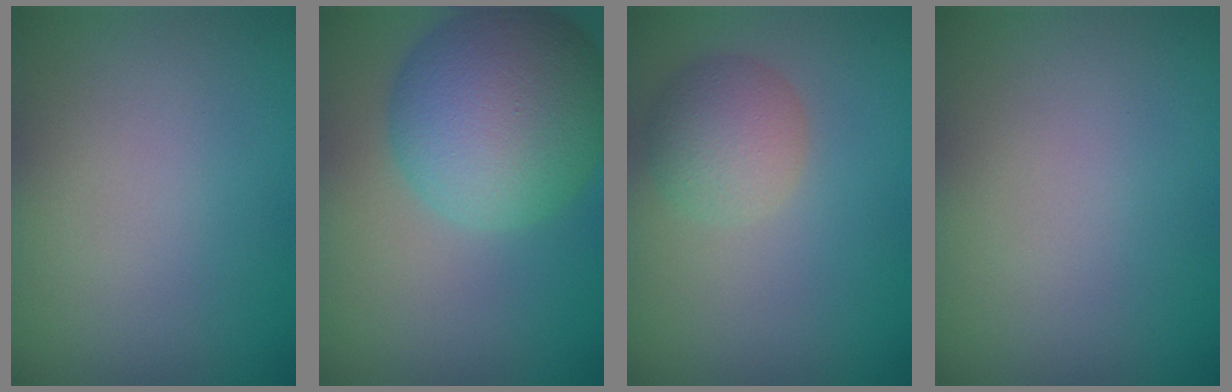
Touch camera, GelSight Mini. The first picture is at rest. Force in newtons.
{"total": 9.6, "press": 9.6, "slide": 0.5}
{"total": 2.7, "press": 2.7, "slide": 0.2}
{"total": 0.0}